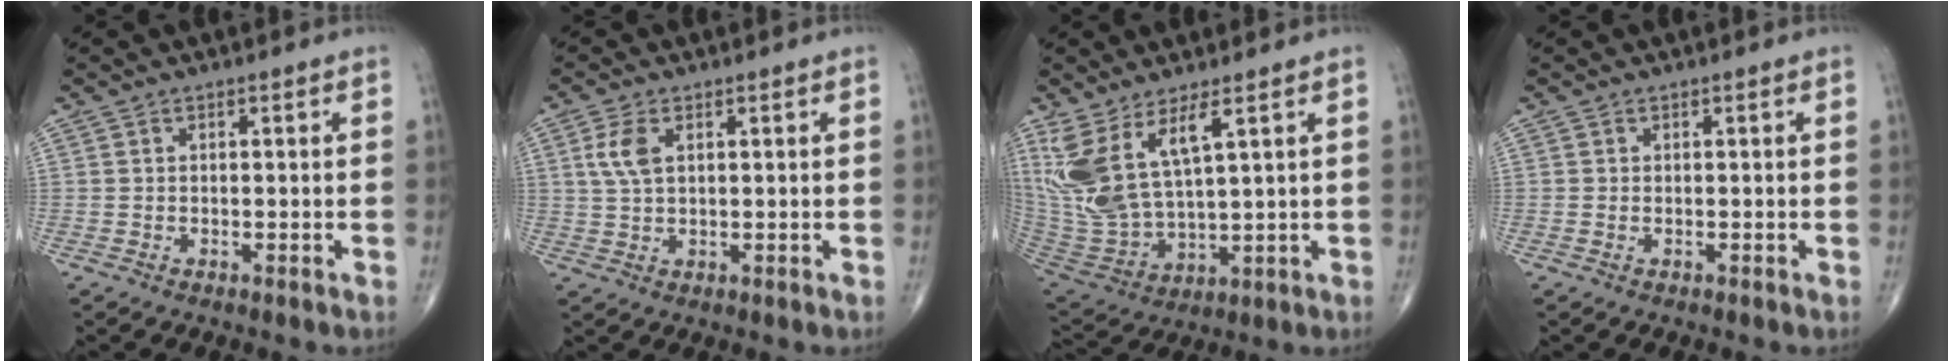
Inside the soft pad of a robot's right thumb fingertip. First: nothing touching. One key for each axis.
{"total": 4.5, "fx": 1.4, "fy": 2.3, "fz": 3.6, "tx": -0.083, "ty": 0.003, "tz": 0.030}
{"total": 13.7, "fx": 6.4, "fy": 4.9, "fz": 11.1, "tx": -0.241, "ty": -0.036, "tz": 0.149}
{"total": 0.0}